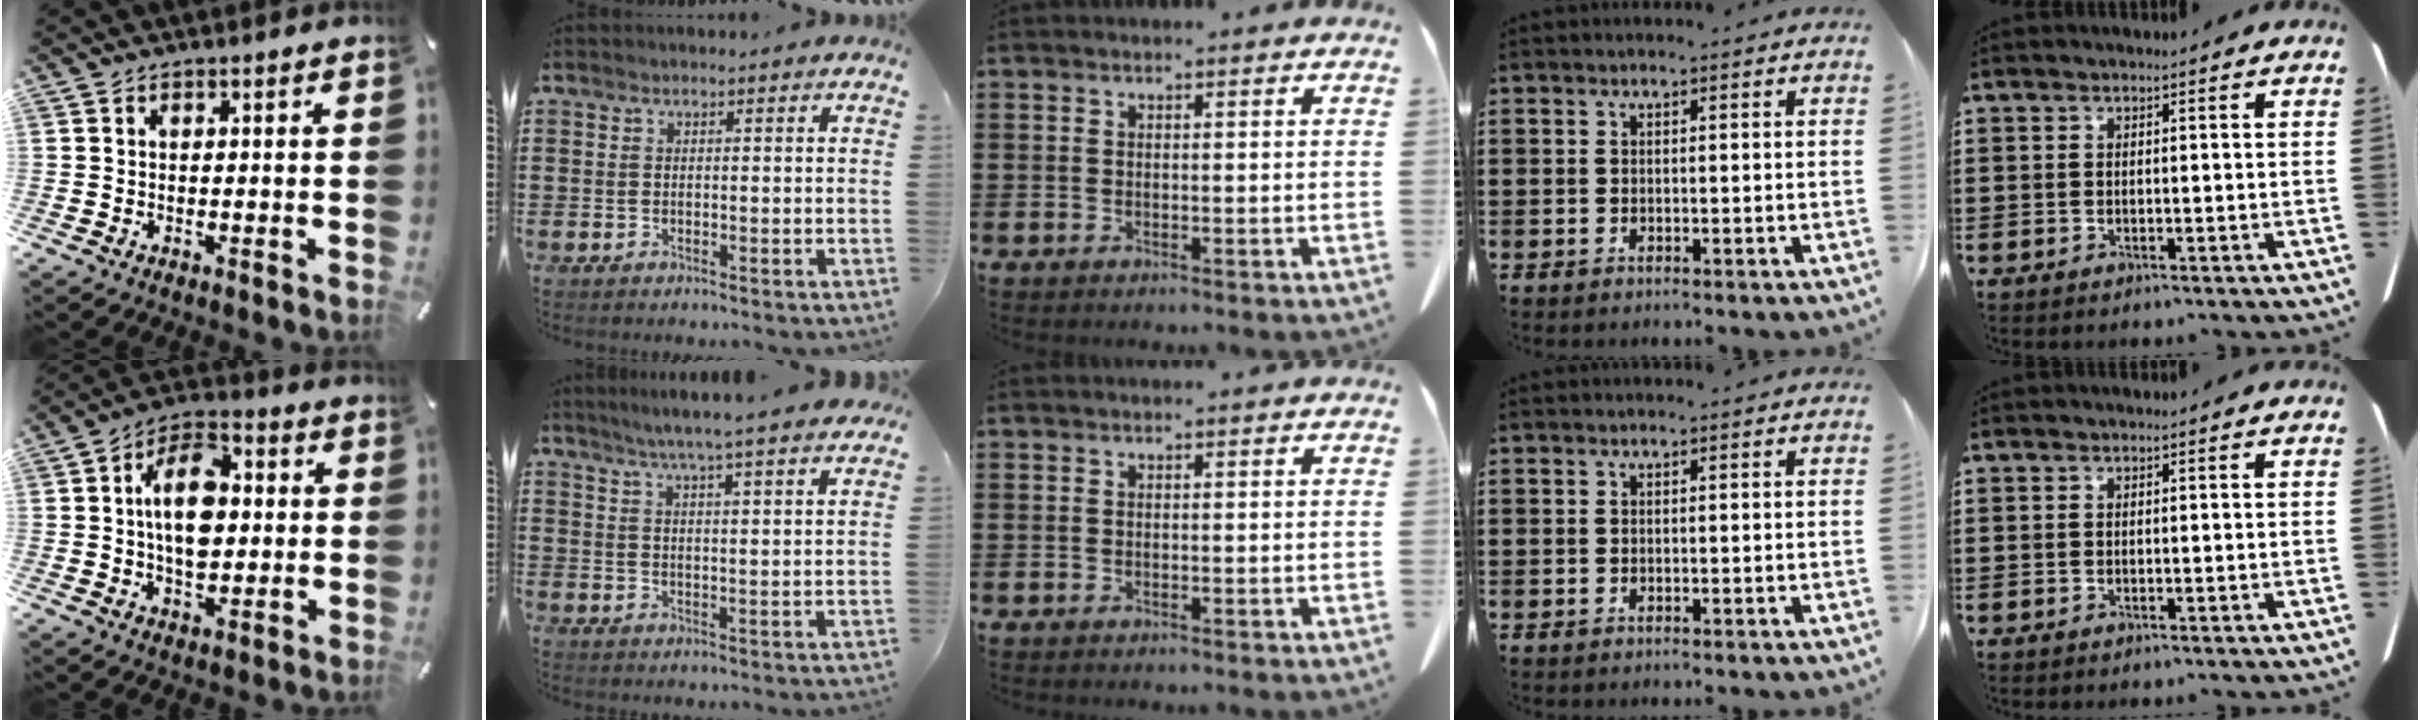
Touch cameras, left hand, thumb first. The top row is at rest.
{"thumb": {"total": 12.7, "force": [0.8, 8.3, 9.5], "torque": [-0.165, 0.005, 0.013]}, "index": {"total": 4.8, "force": [4.4, -0.8, 1.8], "torque": [-0.049, -0.022, 0.074]}}